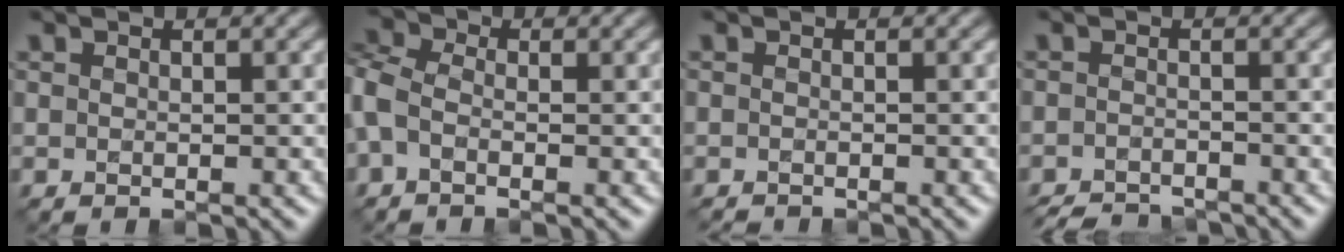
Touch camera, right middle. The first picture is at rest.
{"total": 3.8, "force": [-0.6, 2.6, 2.8], "torque": [-0.081, 0.007, -0.029]}
{"total": 0.9, "force": [-0.9, 0.0, 0.1], "torque": [0.000, -0.007, -0.015]}
{"total": 3.4, "force": [-3.2, 0.7, 0.8], "torque": [-0.009, -0.006, -0.060]}